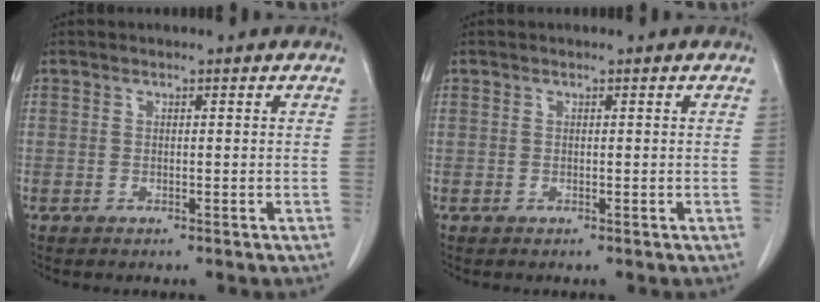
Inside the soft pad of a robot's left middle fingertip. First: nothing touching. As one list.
[{"total": 0.0}]